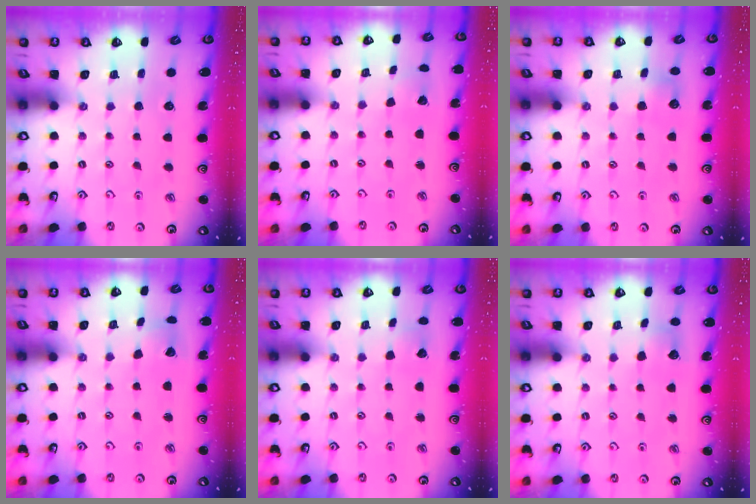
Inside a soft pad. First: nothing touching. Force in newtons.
{"total": 1.9, "press": 1.9, "slide": 0.0}
{"total": 4.2, "press": 4.2, "slide": 0.4}
{"total": 4.0, "press": 3.9, "slide": 0.5}
{"total": 2.4, "press": 2.4, "slide": 0.2}
{"total": 7.1, "press": 7.1, "slide": 1.0}